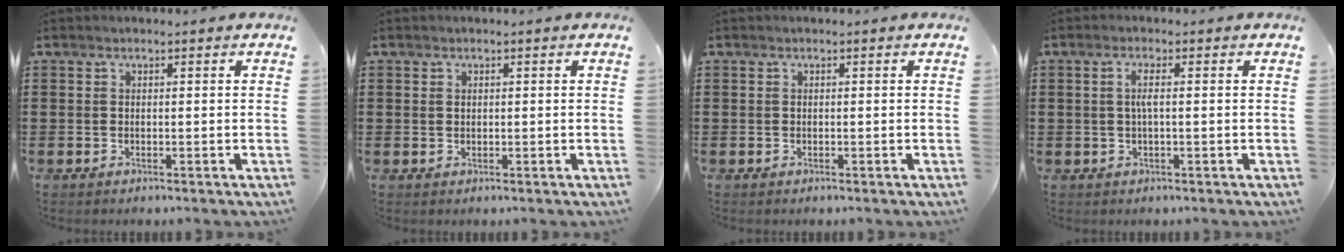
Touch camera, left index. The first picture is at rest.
{"total": 0.6, "force": [0.2, 0.4, 0.3], "torque": [-0.007, 0.003, 0.004]}
{"total": 0.0}
{"total": 2.3, "force": [0.0, 0.0, 2.3], "torque": [-0.045, -0.004, -0.001]}